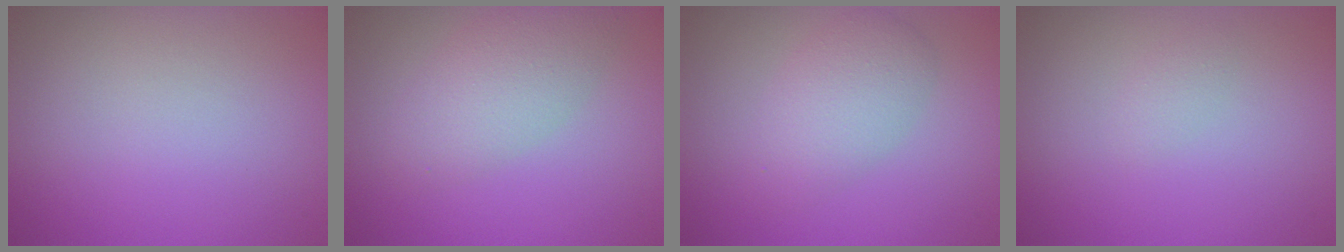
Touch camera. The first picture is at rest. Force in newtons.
{"total": 3.9, "press": 3.9, "slide": 0.1}
{"total": 3.6, "press": 3.6, "slide": 0.0}
{"total": 0.7, "press": 0.7, "slide": 0.0}